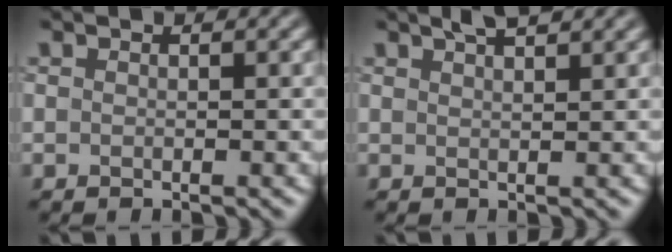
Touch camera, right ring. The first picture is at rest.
{"total": 2.6, "force": [2.0, 0.6, 1.5], "torque": [-0.006, 0.009, 0.020]}